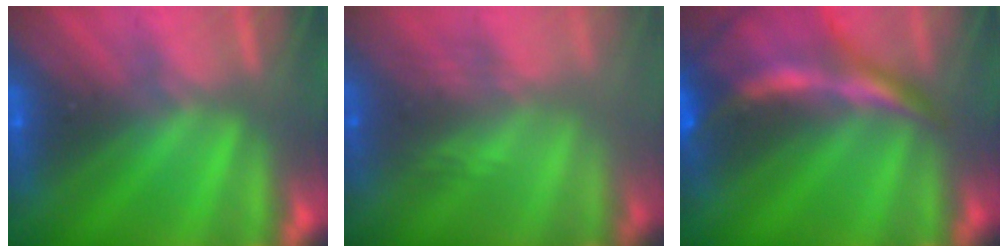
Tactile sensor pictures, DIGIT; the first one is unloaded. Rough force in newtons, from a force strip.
{"total": 3.5}
{"total": 5.7}